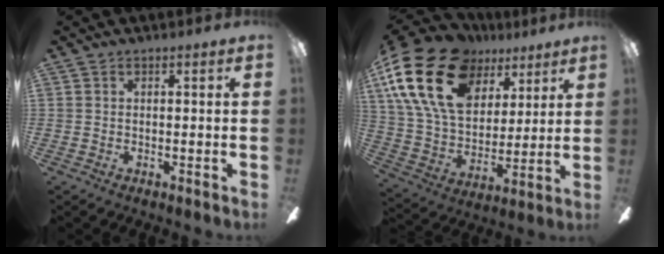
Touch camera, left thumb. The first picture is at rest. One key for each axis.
{"total": 24.6, "fx": 11.9, "fy": 15.9, "fz": 14.5, "tx": -0.284, "ty": -0.048, "tz": 0.214}